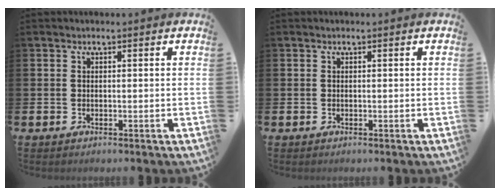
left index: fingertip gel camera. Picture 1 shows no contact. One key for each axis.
{"total": 0.0}